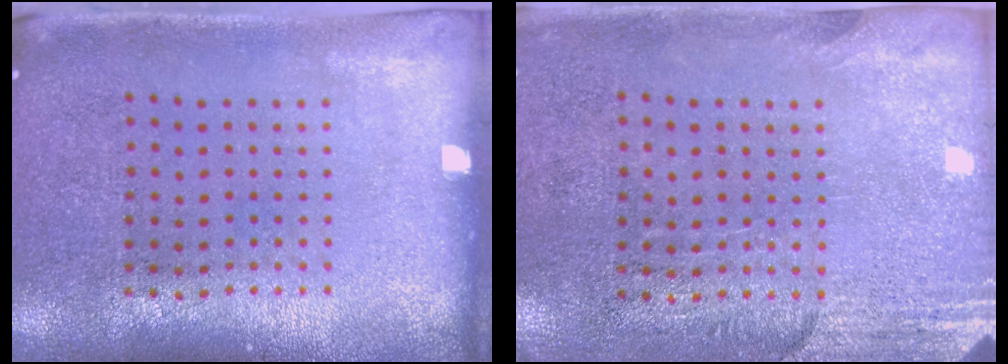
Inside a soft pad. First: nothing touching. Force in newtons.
{"total": 2.8, "press": 2.4, "slide": 1.4}